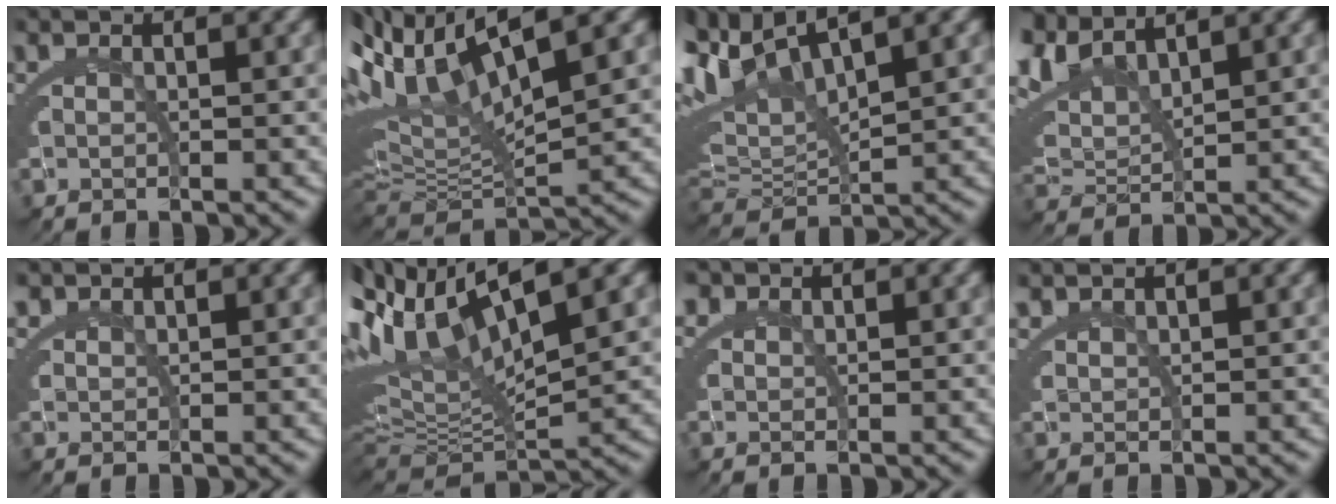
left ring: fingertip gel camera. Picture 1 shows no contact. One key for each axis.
{"total": 12.0, "fx": 4.6, "fy": 7.1, "fz": 8.6, "tx": -0.185, "ty": 0.015, "tz": 0.068}
{"total": 10.6, "fx": 2.8, "fy": 7.3, "fz": 7.1, "tx": -0.157, "ty": -0.007, "tz": 0.047}
{"total": 6.7, "fx": 3.5, "fy": 3.9, "fz": 4.2, "tx": -0.122, "ty": 0.000, "tz": 0.066}
{"total": 1.9, "fx": 1.8, "fy": 0.2, "fz": 0.6, "tx": -0.019, "ty": -0.001, "tz": 0.041}
{"total": 11.6, "fx": 3.5, "fy": 6.5, "fz": 9.0, "tx": -0.186, "ty": 0.011, "tz": 0.055}
{"total": 2.0, "fx": 1.6, "fy": 0.8, "fz": 0.8, "tx": -0.027, "ty": -0.004, "tz": 0.036}
{"total": 2.2, "fx": 2.1, "fy": 0.2, "fz": 0.6, "tx": -0.021, "ty": 0.002, "tz": 0.045}